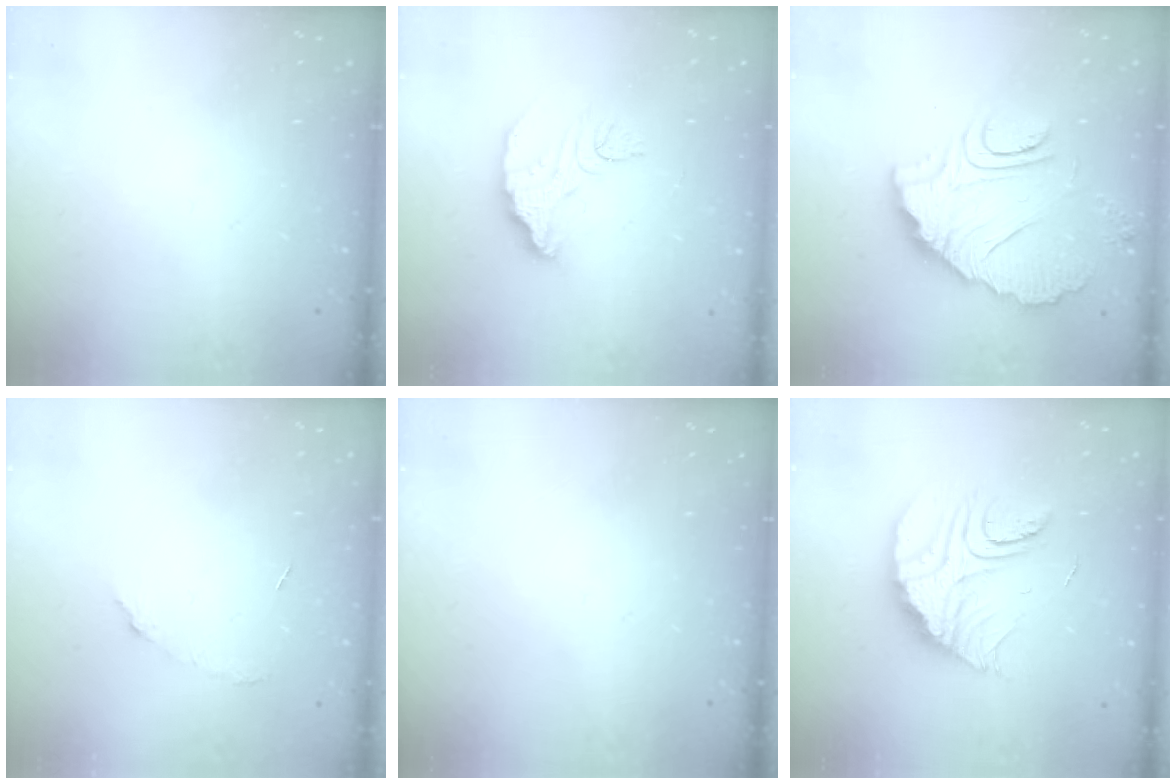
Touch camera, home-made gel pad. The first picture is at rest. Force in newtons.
{"total": 10.0, "press": 10.0, "slide": 0.7}
{"total": 12.0, "press": 12.0, "slide": 1.0}
{"total": 4.8, "press": 4.7, "slide": 0.4}
{"total": 0.0}
{"total": 14.6, "press": 14.6, "slide": 0.5}